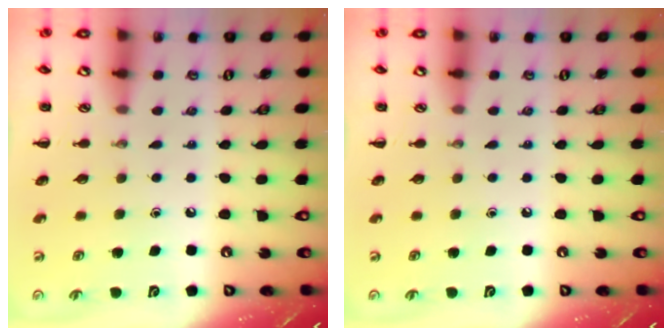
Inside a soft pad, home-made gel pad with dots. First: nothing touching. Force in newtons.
{"total": 0.0}